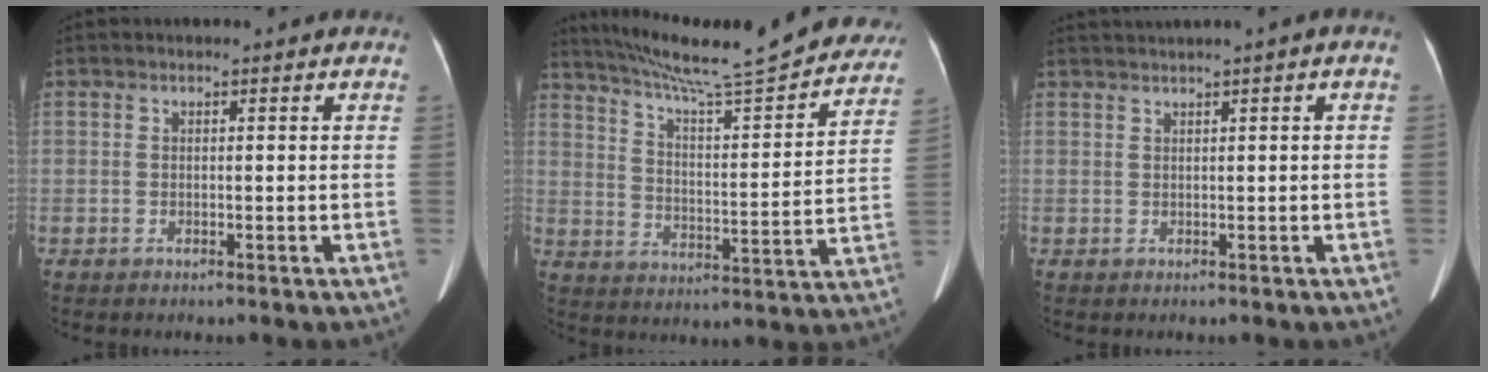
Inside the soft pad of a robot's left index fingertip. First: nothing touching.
{"total": 25.8, "force": [23.1, 2.5, 11.4], "torque": [-0.184, -0.036, 0.307]}
{"total": 2.3, "force": [1.2, -0.3, 1.9], "torque": [-0.041, 0.014, 0.030]}